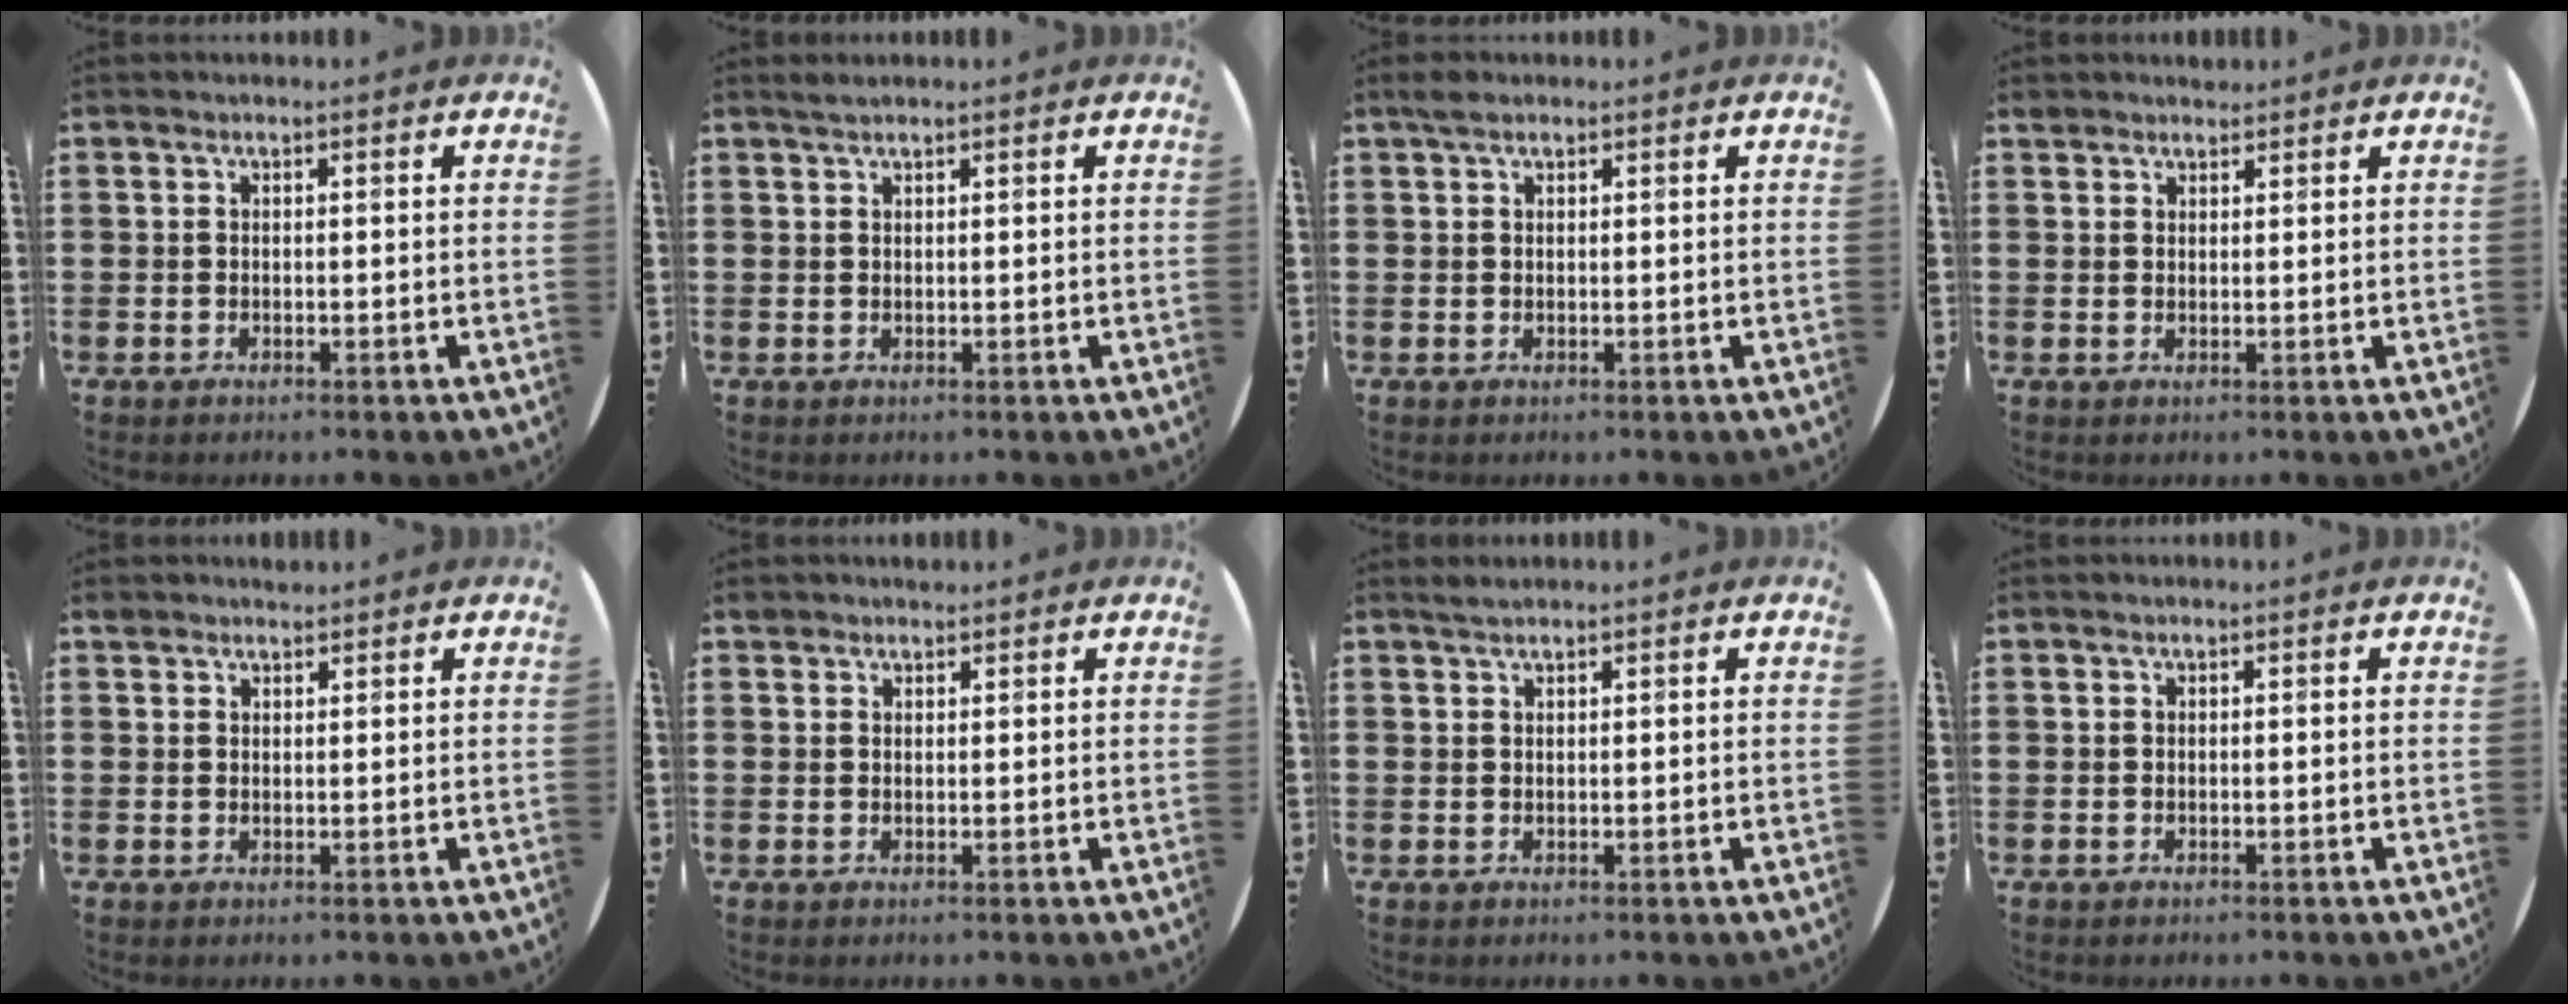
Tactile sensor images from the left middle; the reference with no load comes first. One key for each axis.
{"total": 0.8, "fx": 0.8, "fy": -0.1, "fz": 0.2, "tx": -0.003, "ty": 0.001, "tz": 0.015}
{"total": 1.4, "fx": 1.1, "fy": 0.6, "fz": 0.6, "tx": -0.006, "ty": 0.003, "tz": 0.018}
{"total": 1.4, "fx": 1.4, "fy": 0.5, "fz": -0.1, "tx": -0.001, "ty": 0.003, "tz": 0.027}
{"total": 1.3, "fx": 1.2, "fy": 0.4, "fz": 0.0, "tx": -0.001, "ty": 0.003, "tz": 0.023}
{"total": 1.3, "fx": 1.2, "fy": 0.5, "fz": 0.0, "tx": 0.006, "ty": 0.000, "tz": 0.022}
{"total": 0.9, "fx": 0.9, "fy": 0.0, "fz": 0.2, "tx": -0.004, "ty": 0.001, "tz": 0.017}
{"total": 0.0}